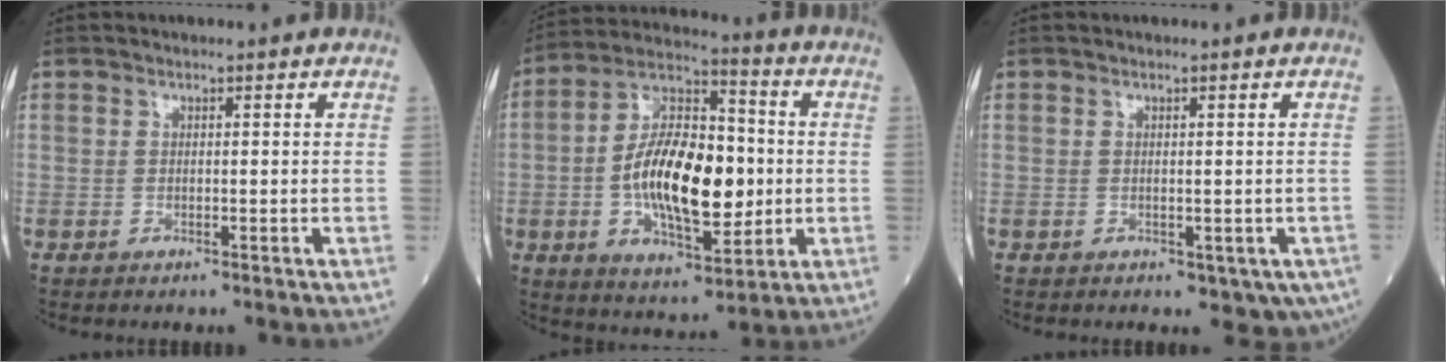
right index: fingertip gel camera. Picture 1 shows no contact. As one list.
[{"total": 17.8, "force": [-1.4, 7.4, 16.1], "torque": [-0.298, 0.012, -0.022]}, {"total": 4.2, "force": [-1.7, 2.5, 2.9], "torque": [-0.022, -0.002, -0.014]}]